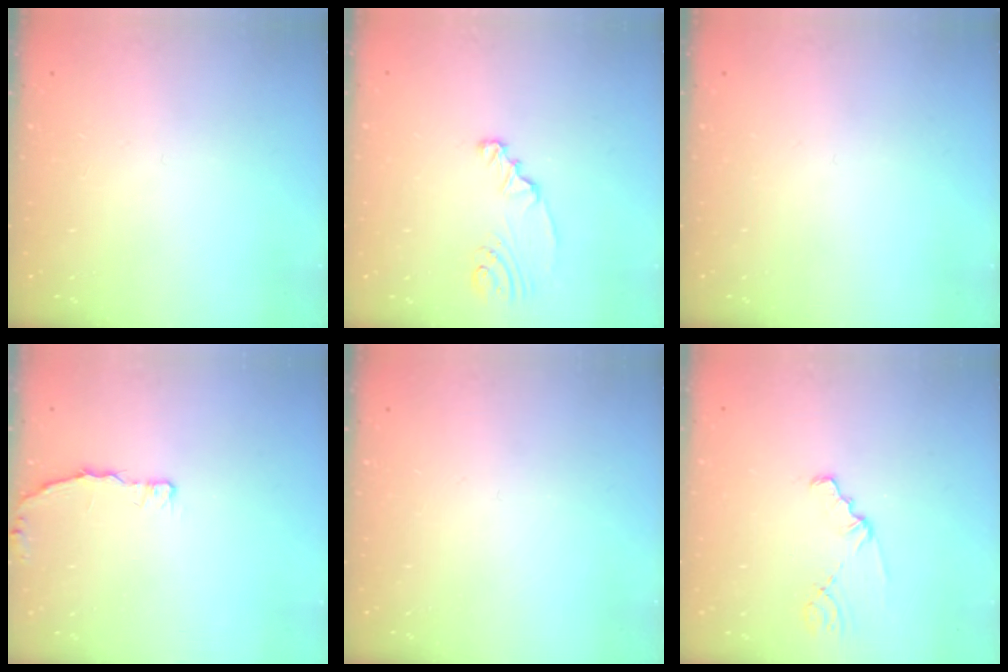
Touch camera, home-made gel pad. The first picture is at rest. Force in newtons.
{"total": 2.3, "press": 2.3, "slide": 0.3}
{"total": 0.0}
{"total": 3.5, "press": 3.5, "slide": 0.4}
{"total": 0.0}
{"total": 1.7, "press": 1.7, "slide": 0.1}